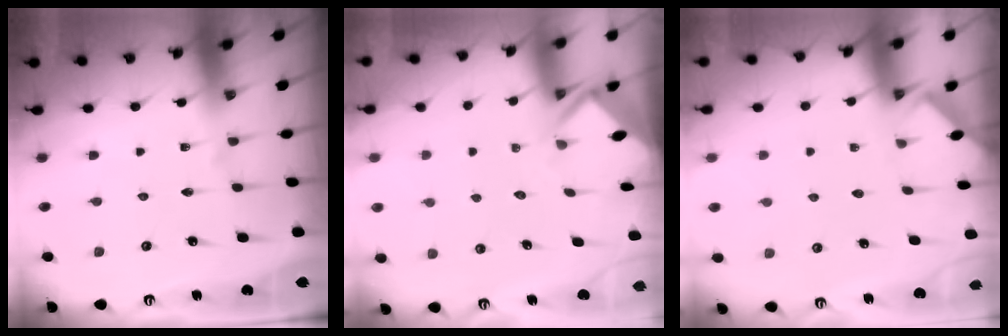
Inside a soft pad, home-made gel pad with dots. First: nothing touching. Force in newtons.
{"total": 2.4, "press": 2.4, "slide": 0.1}
{"total": 1.3, "press": 1.3, "slide": 0.3}